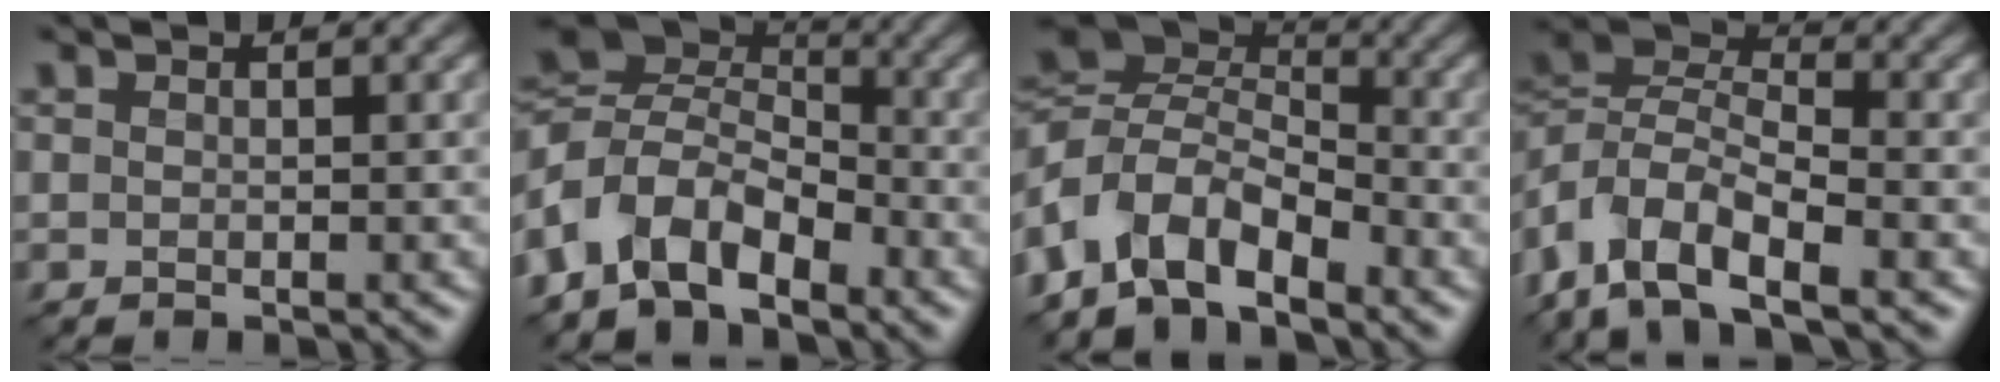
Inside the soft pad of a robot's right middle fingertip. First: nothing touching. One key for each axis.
{"total": 8.8, "fx": -3.3, "fy": 5.9, "fz": 5.6, "tx": -0.107, "ty": 0.003, "tz": -0.081}
{"total": 8.2, "fx": -3.6, "fy": 5.0, "fz": 5.4, "tx": -0.096, "ty": 0.004, "tz": -0.084}
{"total": 8.9, "fx": -4.4, "fy": 4.2, "fz": 6.4, "tx": -0.117, "ty": 0.008, "tz": -0.099}